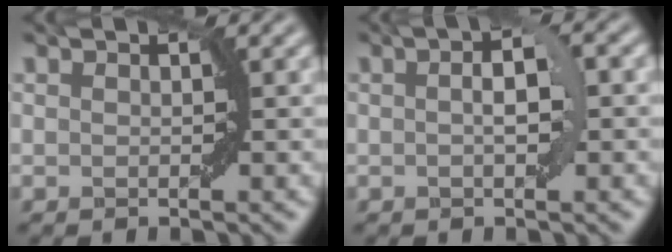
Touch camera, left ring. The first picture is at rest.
{"total": 3.2, "force": [0.3, 0.9, 3.0], "torque": [-0.048, 0.007, 0.002]}